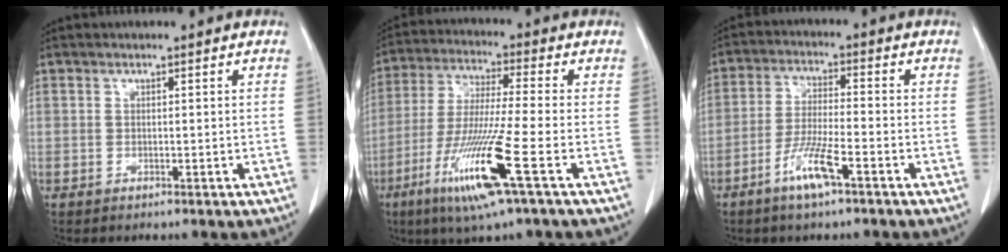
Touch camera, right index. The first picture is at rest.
{"total": 14.0, "force": [-6.0, -0.8, 12.6], "torque": [-0.259, -0.031, -0.116]}
{"total": 7.2, "force": [-4.1, 0.7, 5.8], "torque": [-0.120, -0.007, -0.080]}